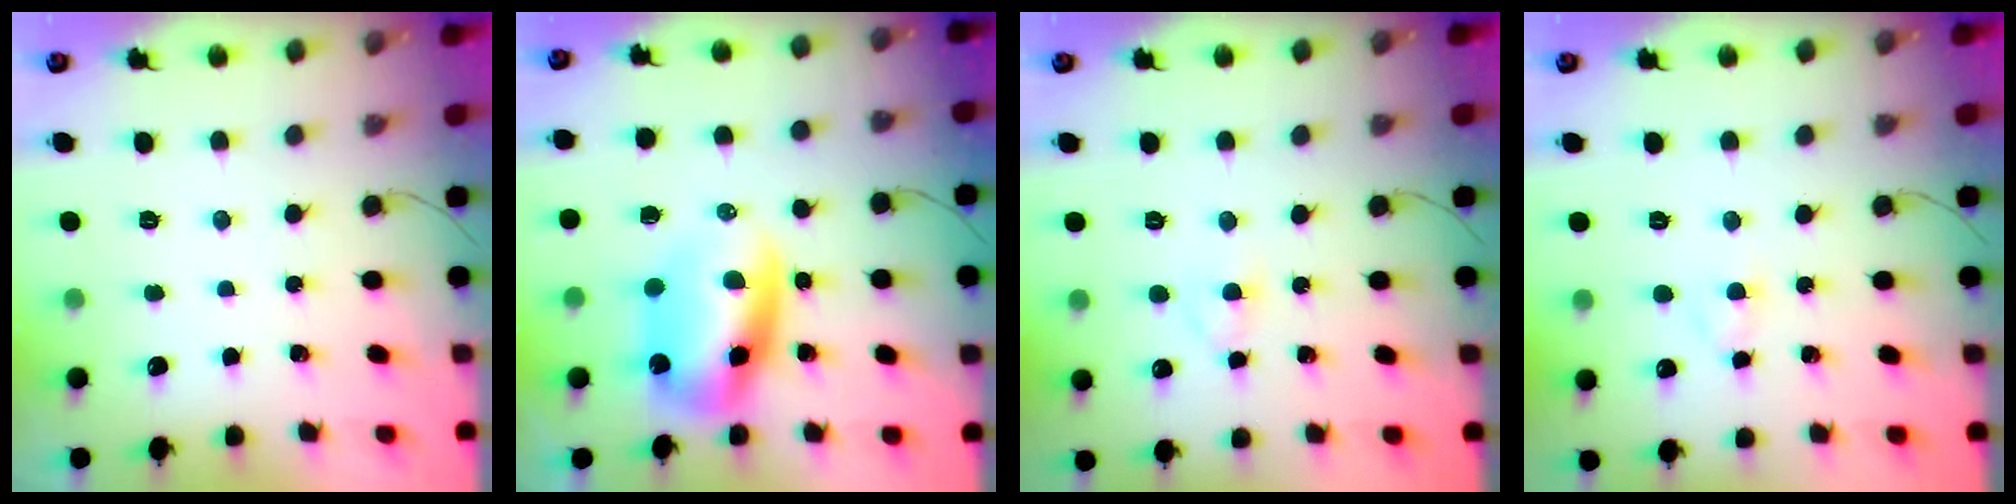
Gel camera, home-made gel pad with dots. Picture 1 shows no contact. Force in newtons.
{"total": 10.3, "press": 10.0, "slide": 2.5}
{"total": 2.8, "press": 2.5, "slide": 1.3}
{"total": 2.4, "press": 2.3, "slide": 0.9}